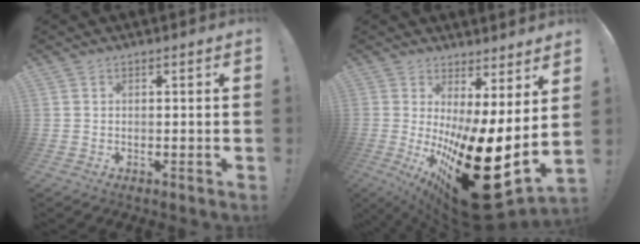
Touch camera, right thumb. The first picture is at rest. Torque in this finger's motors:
{"motor_torque": [0.25, 1.70, 2.77, 0.00, 0.28]}